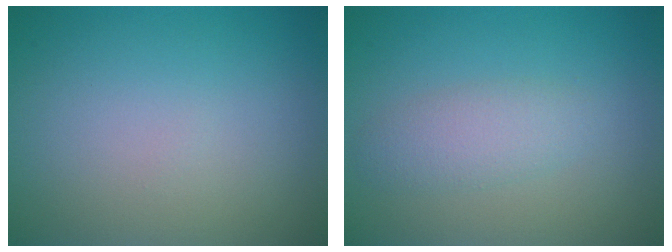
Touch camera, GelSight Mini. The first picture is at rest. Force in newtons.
{"total": 2.3, "press": 2.3, "slide": 0.0}